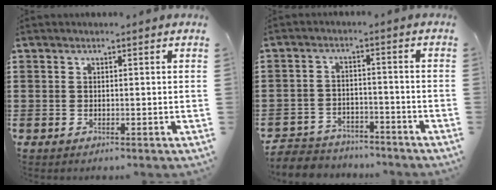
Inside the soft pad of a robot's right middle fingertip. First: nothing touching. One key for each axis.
{"total": 4.0, "fx": -3.9, "fy": 0.9, "fz": -0.2, "tx": -0.009, "ty": 0.004, "tz": -0.087}